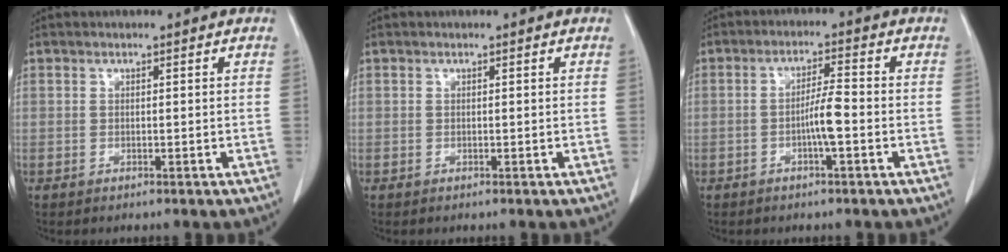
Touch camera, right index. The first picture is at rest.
{"total": 0.0}
{"total": 4.2, "force": [-1.1, 0.2, 4.0], "torque": [-0.072, 0.006, -0.018]}